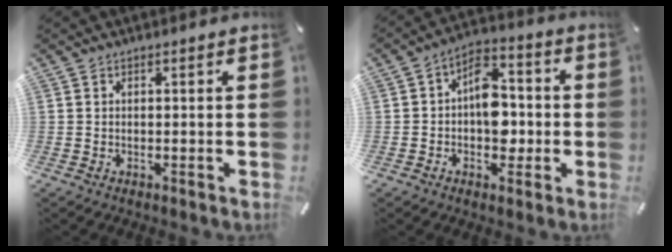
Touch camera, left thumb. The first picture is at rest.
{"total": 10.3, "force": [-1.2, 7.2, 7.2], "torque": [-0.083, 0.014, -0.018]}